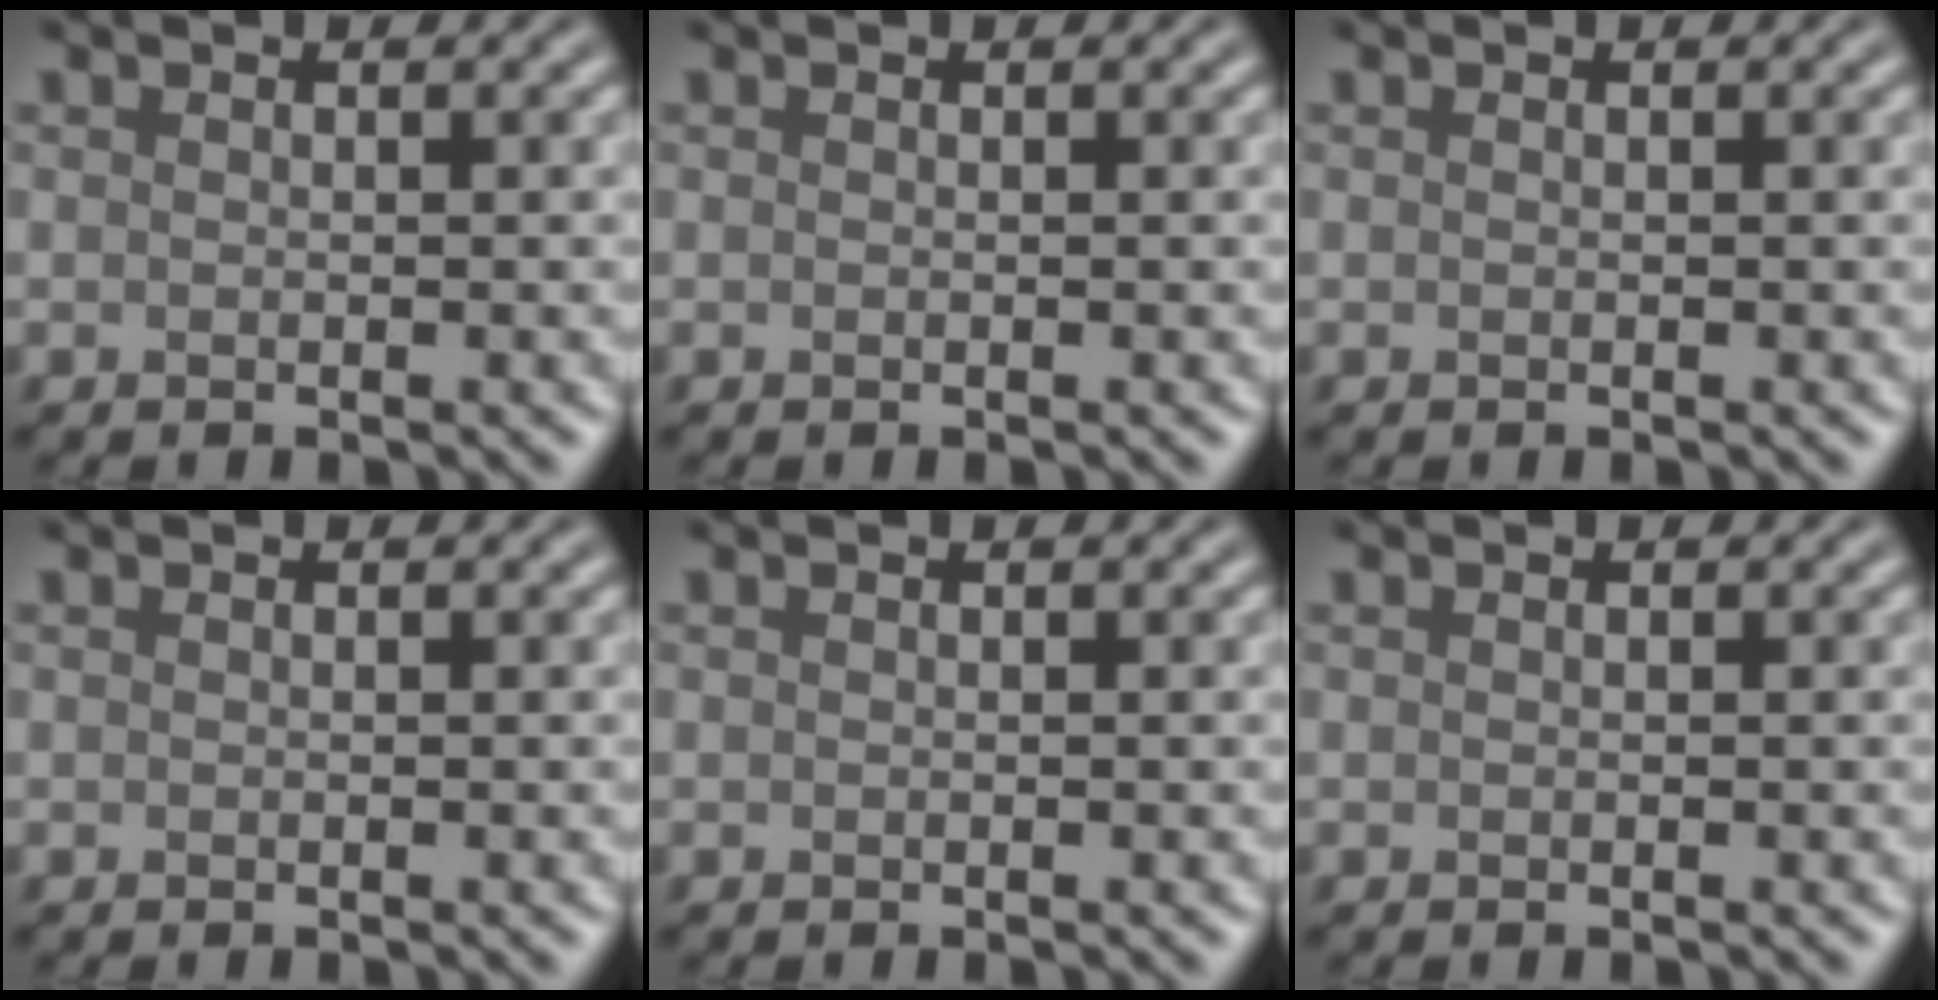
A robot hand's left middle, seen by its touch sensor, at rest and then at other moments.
{"total": 0.0}
{"total": 0.0}
{"total": 0.0}
{"total": 0.0}
{"total": 0.0}